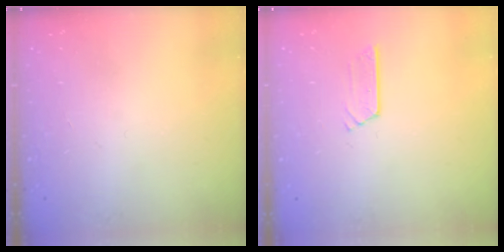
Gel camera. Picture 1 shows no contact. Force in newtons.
{"total": 2.7, "press": 2.7, "slide": 0.2}